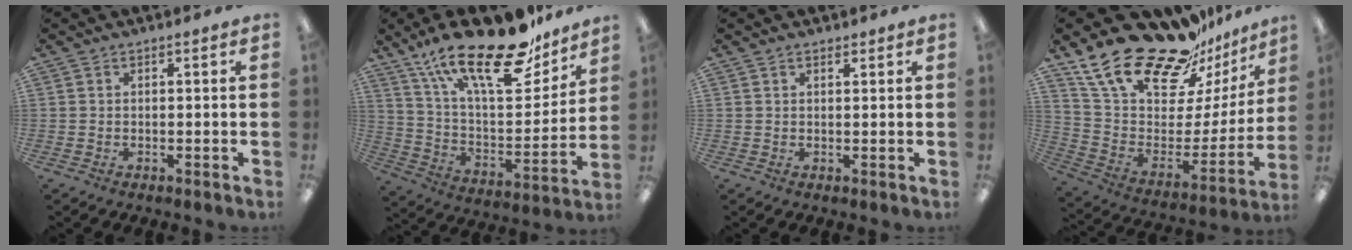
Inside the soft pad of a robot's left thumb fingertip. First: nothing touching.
{"total": 26.4, "force": [18.6, 9.5, 16.2], "torque": [-0.255, -0.112, 0.316]}
{"total": 1.1, "force": [0.9, 0.5, 0.4], "torque": [-0.008, 0.000, 0.017]}
{"total": 25.5, "force": [20.6, 9.8, 11.5], "torque": [-0.198, -0.145, 0.370]}